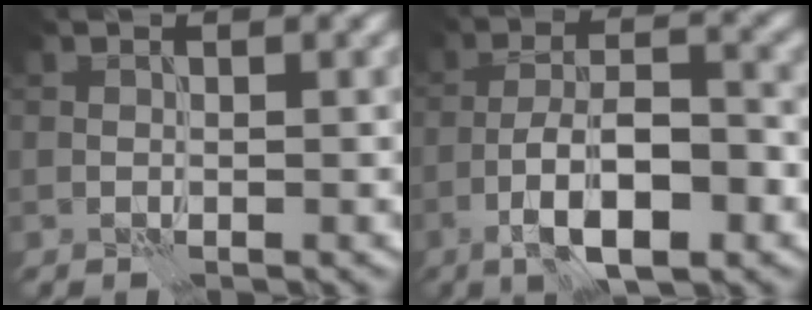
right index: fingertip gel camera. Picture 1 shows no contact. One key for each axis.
{"total": 7.5, "fx": -3.6, "fy": 2.4, "fz": 6.1, "tx": -0.102, "ty": 0.009, "tz": -0.066}